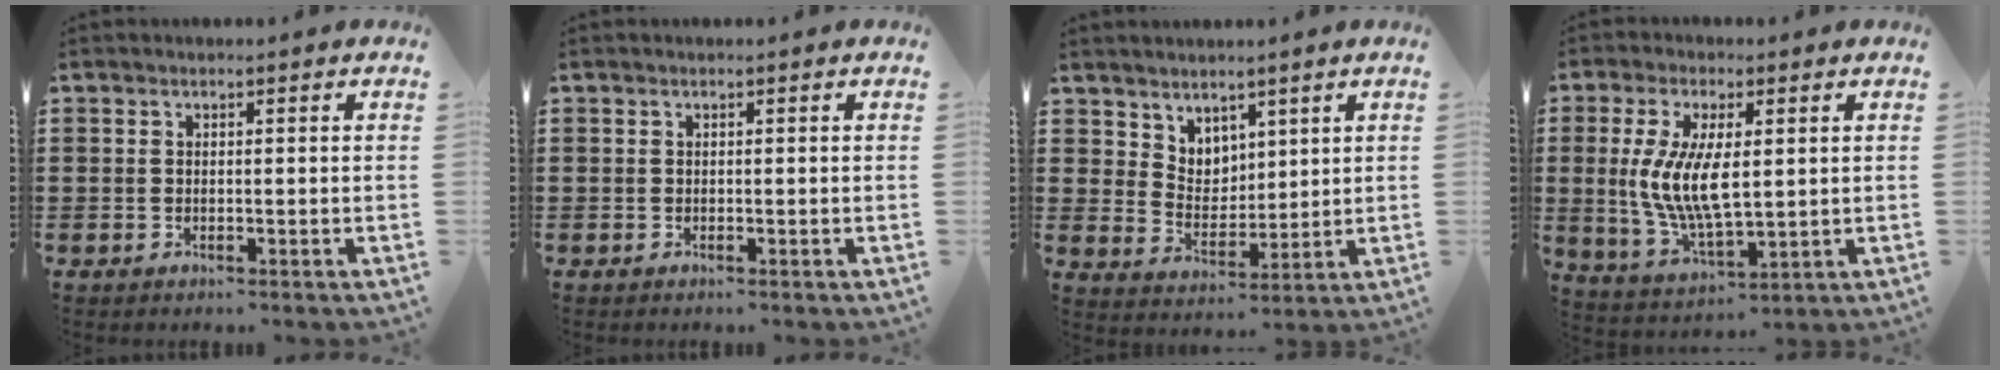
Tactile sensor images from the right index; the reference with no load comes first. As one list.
[{"total": 0.0}, {"total": 4.7, "force": [3.7, 2.9, -0.1], "torque": [-0.018, -0.004, 0.069]}, {"total": 9.4, "force": [0.7, 4.0, 8.5], "torque": [-0.179, 0.002, 0.011]}]